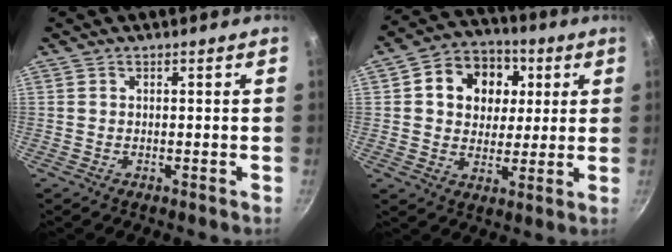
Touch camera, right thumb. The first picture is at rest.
{"total": 13.8, "force": [3.6, 11.2, 7.3], "torque": [-0.086, 0.006, 0.047]}